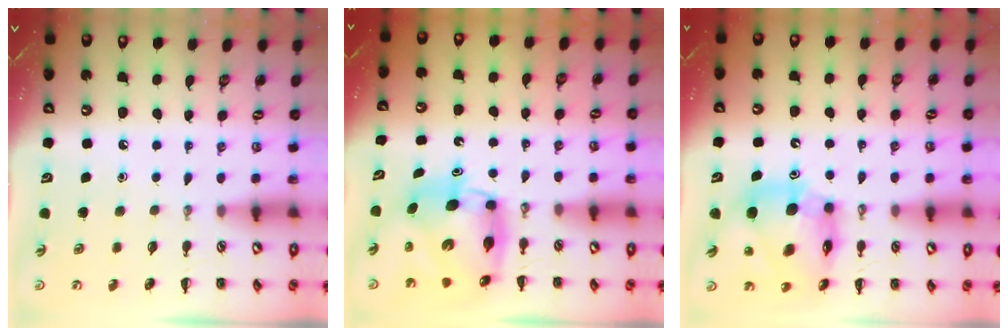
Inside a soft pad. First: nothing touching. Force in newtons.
{"total": 9.7, "press": 9.3, "slide": 2.8}
{"total": 13.7, "press": 13.1, "slide": 3.9}